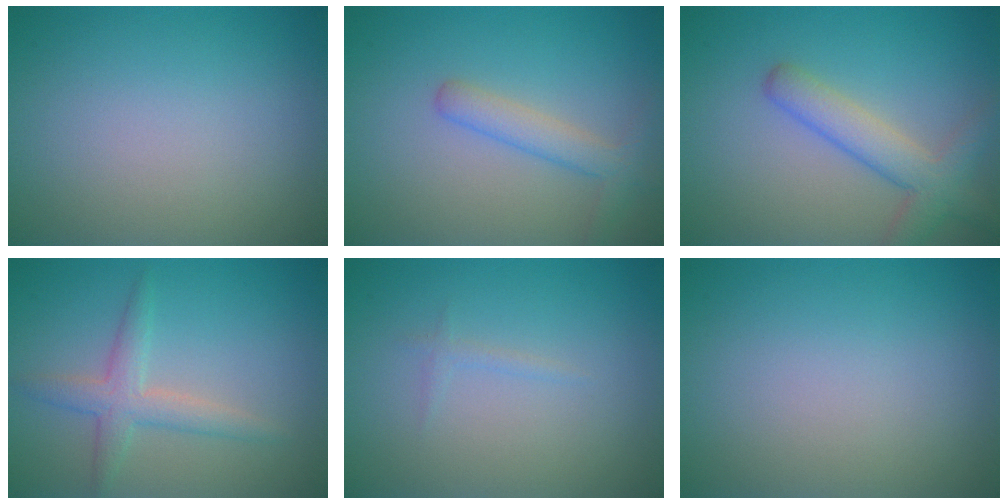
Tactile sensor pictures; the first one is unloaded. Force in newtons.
{"total": 2.6, "press": 2.6, "slide": 0.1}
{"total": 4.2, "press": 4.2, "slide": 0.2}
{"total": 2.8, "press": 2.8, "slide": 0.0}
{"total": 0.7, "press": 0.7, "slide": 0.1}
{"total": 0.0}